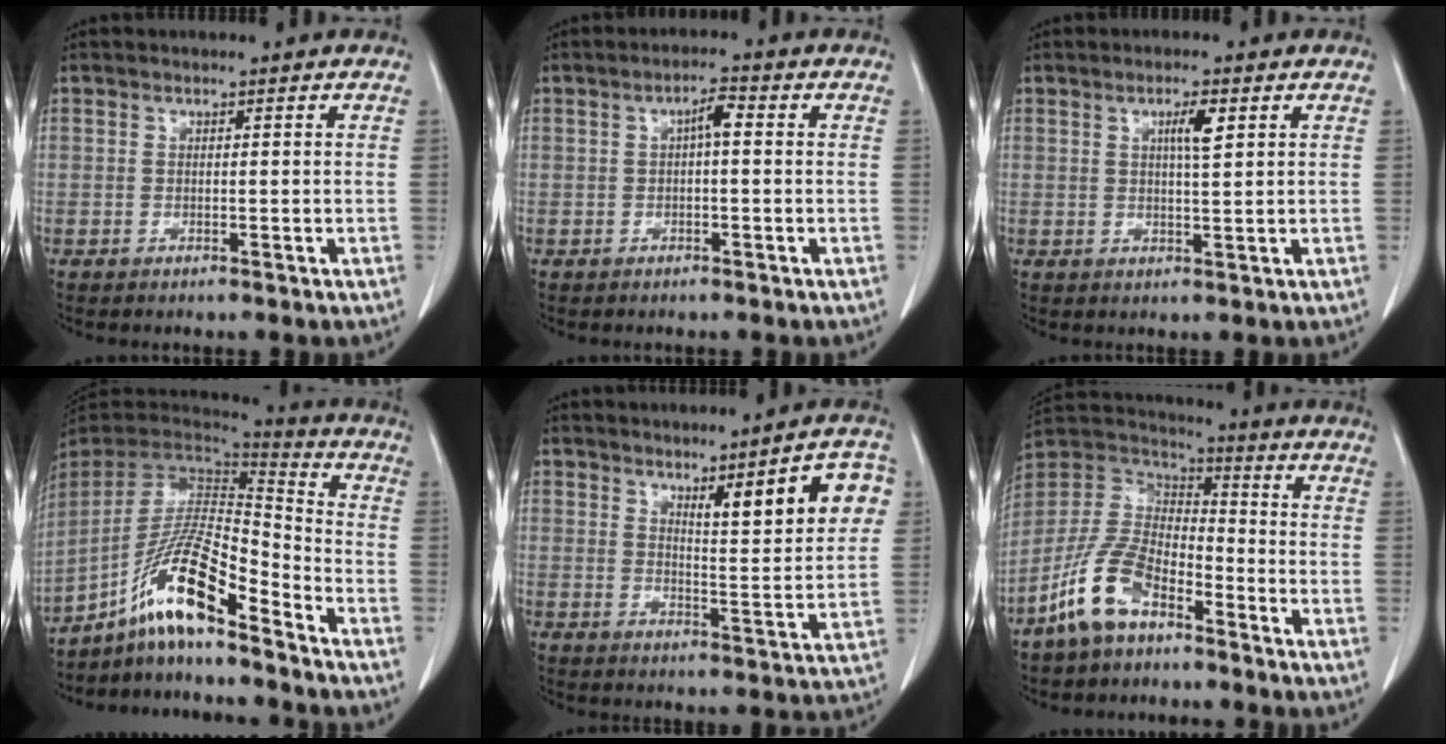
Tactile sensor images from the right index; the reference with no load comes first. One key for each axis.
{"total": 2.7, "fx": 0.3, "fy": 0.6, "fz": 2.6, "tx": -0.044, "ty": 0.007, "tz": 0.004}
{"total": 3.3, "fx": 1.3, "fy": 0.3, "fz": 3.0, "tx": -0.051, "ty": -0.001, "tz": 0.021}
{"total": 14.2, "fx": -9.6, "fy": 1.4, "fz": 10.4, "tx": -0.198, "ty": 0.006, "tz": -0.173}
{"total": 10.2, "fx": 4.5, "fy": 1.6, "fz": 9.0, "tx": -0.115, "ty": 0.001, "tz": 0.062}
{"total": 11.9, "fx": -7.4, "fy": 5.3, "fz": 7.6, "tx": -0.177, "ty": 0.006, "tz": -0.150}